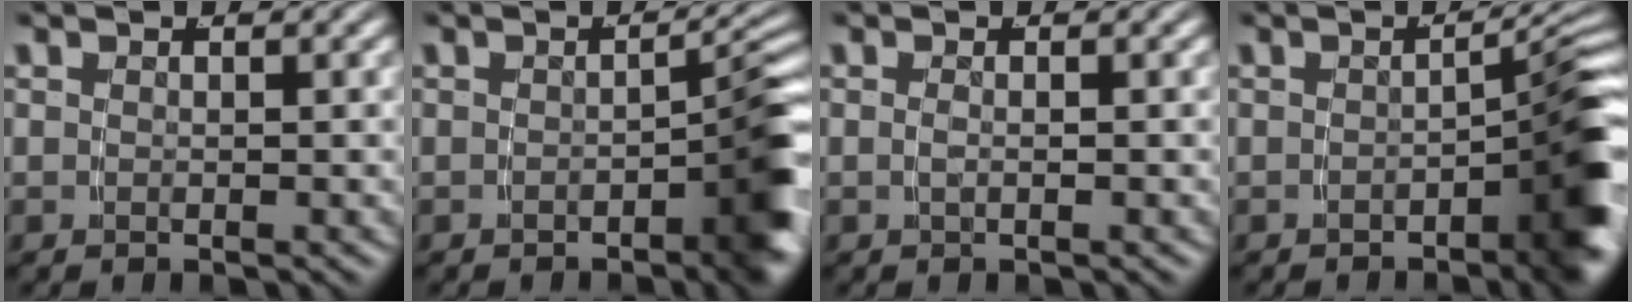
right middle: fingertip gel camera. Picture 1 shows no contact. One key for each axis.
{"total": 4.4, "fx": -1.9, "fy": 1.1, "fz": 3.9, "tx": -0.041, "ty": 0.001, "tz": -0.031}
{"total": 0.8, "fx": -0.3, "fy": -0.5, "fz": 0.5, "tx": -0.013, "ty": -0.004, "tz": 0.000}
{"total": 5.9, "fx": -2.2, "fy": 1.5, "fz": 5.2, "tx": -0.048, "ty": 0.005, "tz": -0.037}